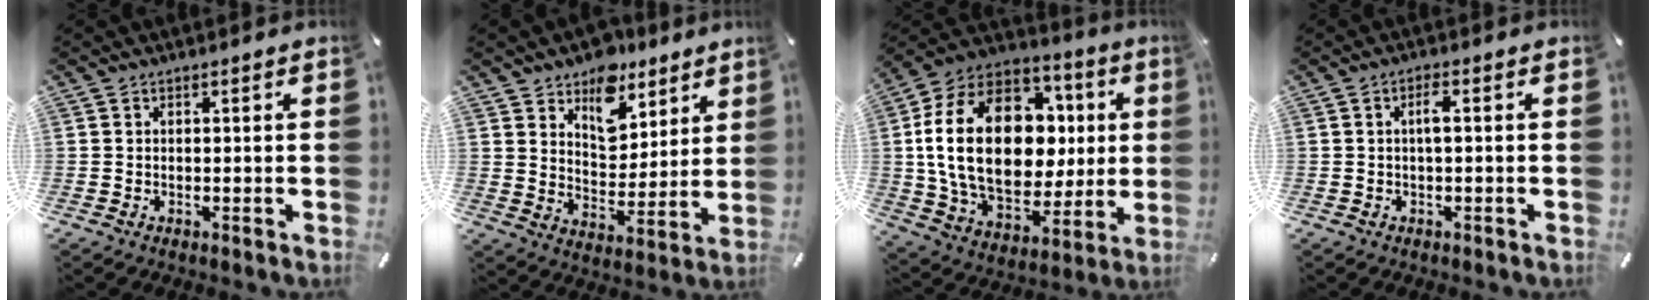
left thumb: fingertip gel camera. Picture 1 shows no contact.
{"total": 11.1, "force": [7.8, 7.3, 2.8], "torque": [-0.037, -0.067, 0.143]}
{"total": 26.0, "force": [2.4, 17.6, 18.9], "torque": [-0.380, -0.005, 0.051]}
{"total": 2.9, "force": [0.0, 0.5, 2.9], "torque": [-0.056, 0.004, -0.002]}